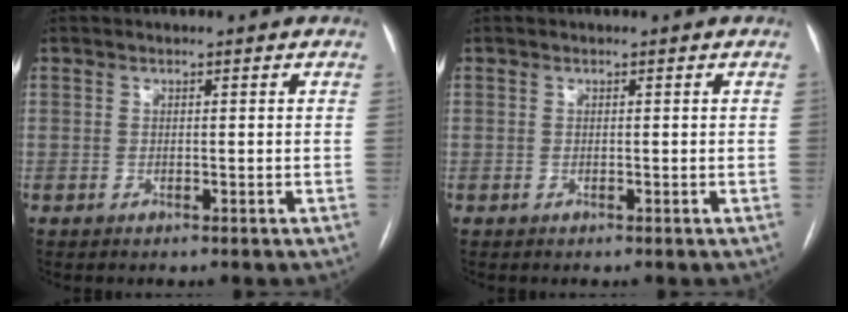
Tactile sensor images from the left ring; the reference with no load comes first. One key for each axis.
{"total": 0.0}